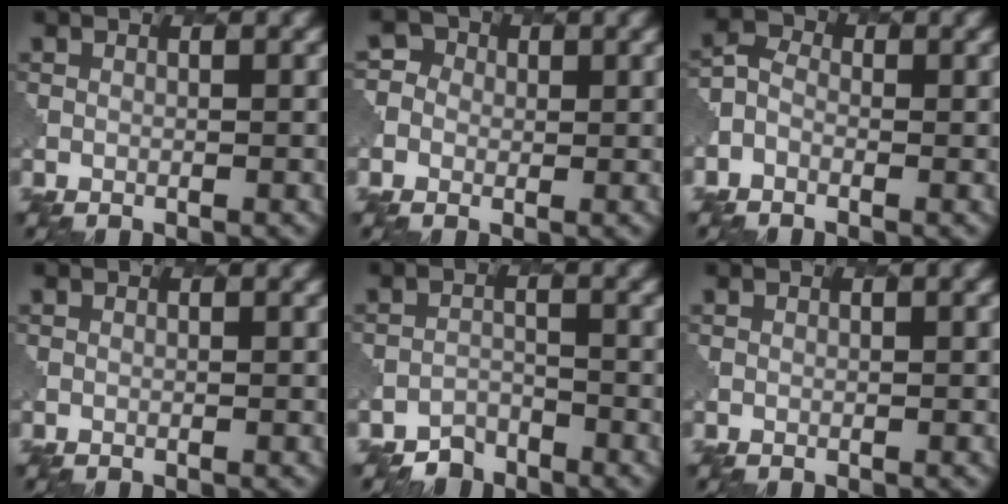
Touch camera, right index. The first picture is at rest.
{"total": 3.5, "force": [-0.3, 3.4, 0.7], "torque": [0.004, 0.017, -0.030]}
{"total": 1.8, "force": [-0.9, 1.5, 0.6], "torque": [-0.016, 0.001, -0.025]}
{"total": 0.0}
{"total": 2.1, "force": [-2.0, 0.8, -0.3], "torque": [0.009, 0.002, -0.035]}
{"total": 0.5, "force": [0.1, 0.1, 0.5], "torque": [-0.006, 0.001, 0.000]}